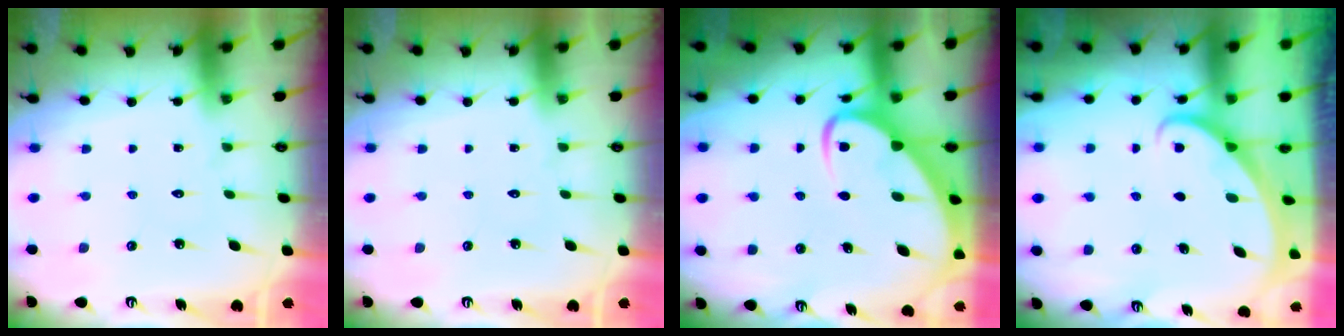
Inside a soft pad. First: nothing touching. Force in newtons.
{"total": 0.0}
{"total": 6.8, "press": 6.8, "slide": 0.6}
{"total": 1.4, "press": 1.4, "slide": 0.0}